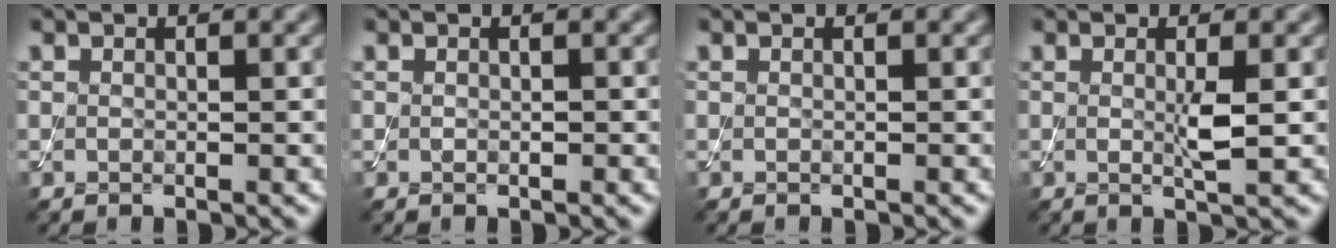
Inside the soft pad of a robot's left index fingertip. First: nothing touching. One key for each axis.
{"total": 0.5, "fx": -0.1, "fy": 0.3, "fz": 0.4, "tx": -0.007, "ty": -0.001, "tz": 0.000}
{"total": 0.0}
{"total": 2.1, "fx": 0.1, "fy": 0.2, "fz": 2.1, "tx": -0.040, "ty": -0.004, "tz": 0.000}